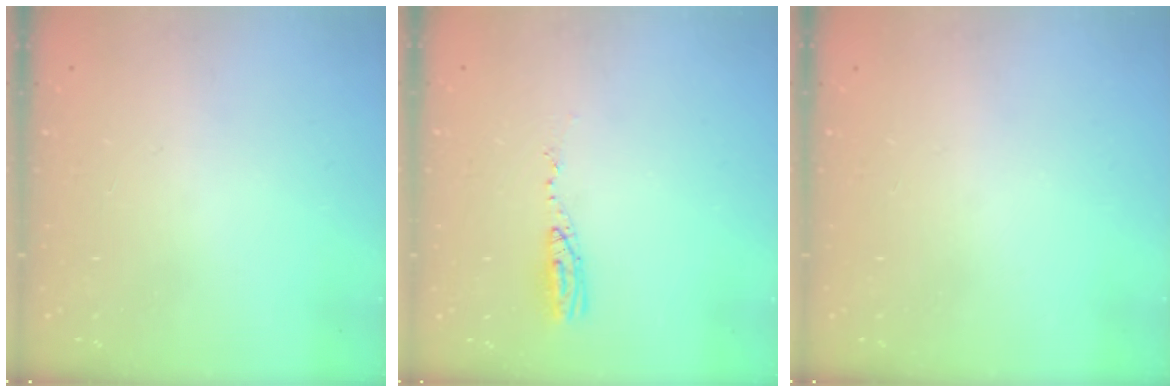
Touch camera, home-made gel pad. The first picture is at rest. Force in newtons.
{"total": 6.3, "press": 6.1, "slide": 1.6}
{"total": 0.0}